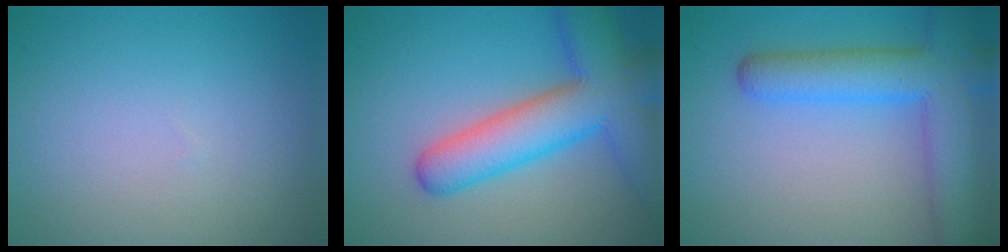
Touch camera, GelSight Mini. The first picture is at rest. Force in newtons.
{"total": 8.4, "press": 8.4, "slide": 0.4}
{"total": 6.8, "press": 6.8, "slide": 0.4}